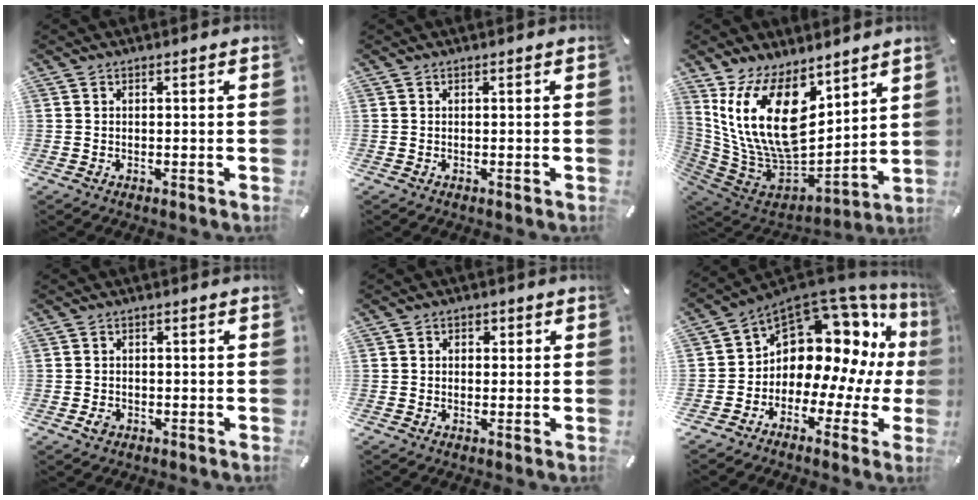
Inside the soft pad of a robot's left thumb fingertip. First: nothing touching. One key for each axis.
{"total": 0.0}
{"total": 20.3, "fx": 7.7, "fy": 12.2, "fz": 14.3, "tx": -0.315, "ty": -0.058, "tz": 0.141}
{"total": 2.4, "fx": -1.0, "fy": 1.8, "fz": 1.2, "tx": -0.020, "ty": 0.006, "tz": -0.018}
{"total": 2.1, "fx": -0.5, "fy": 1.8, "fz": 0.9, "tx": -0.010, "ty": 0.008, "tz": -0.014}
{"total": 13.4, "fx": 5.3, "fy": 9.8, "fz": 7.4, "tx": -0.128, "ty": -0.067, "tz": 0.096}